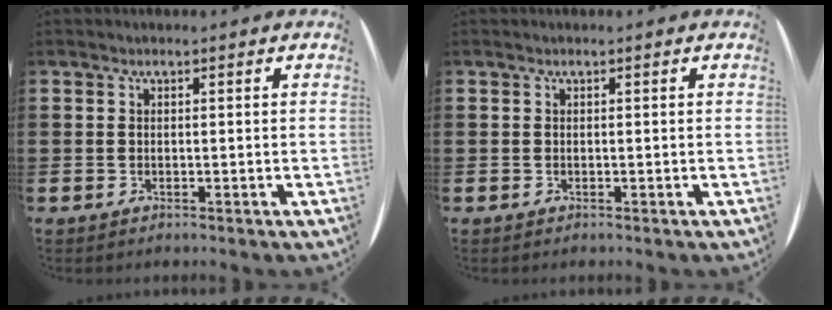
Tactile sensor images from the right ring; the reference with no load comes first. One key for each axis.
{"total": 0.0}